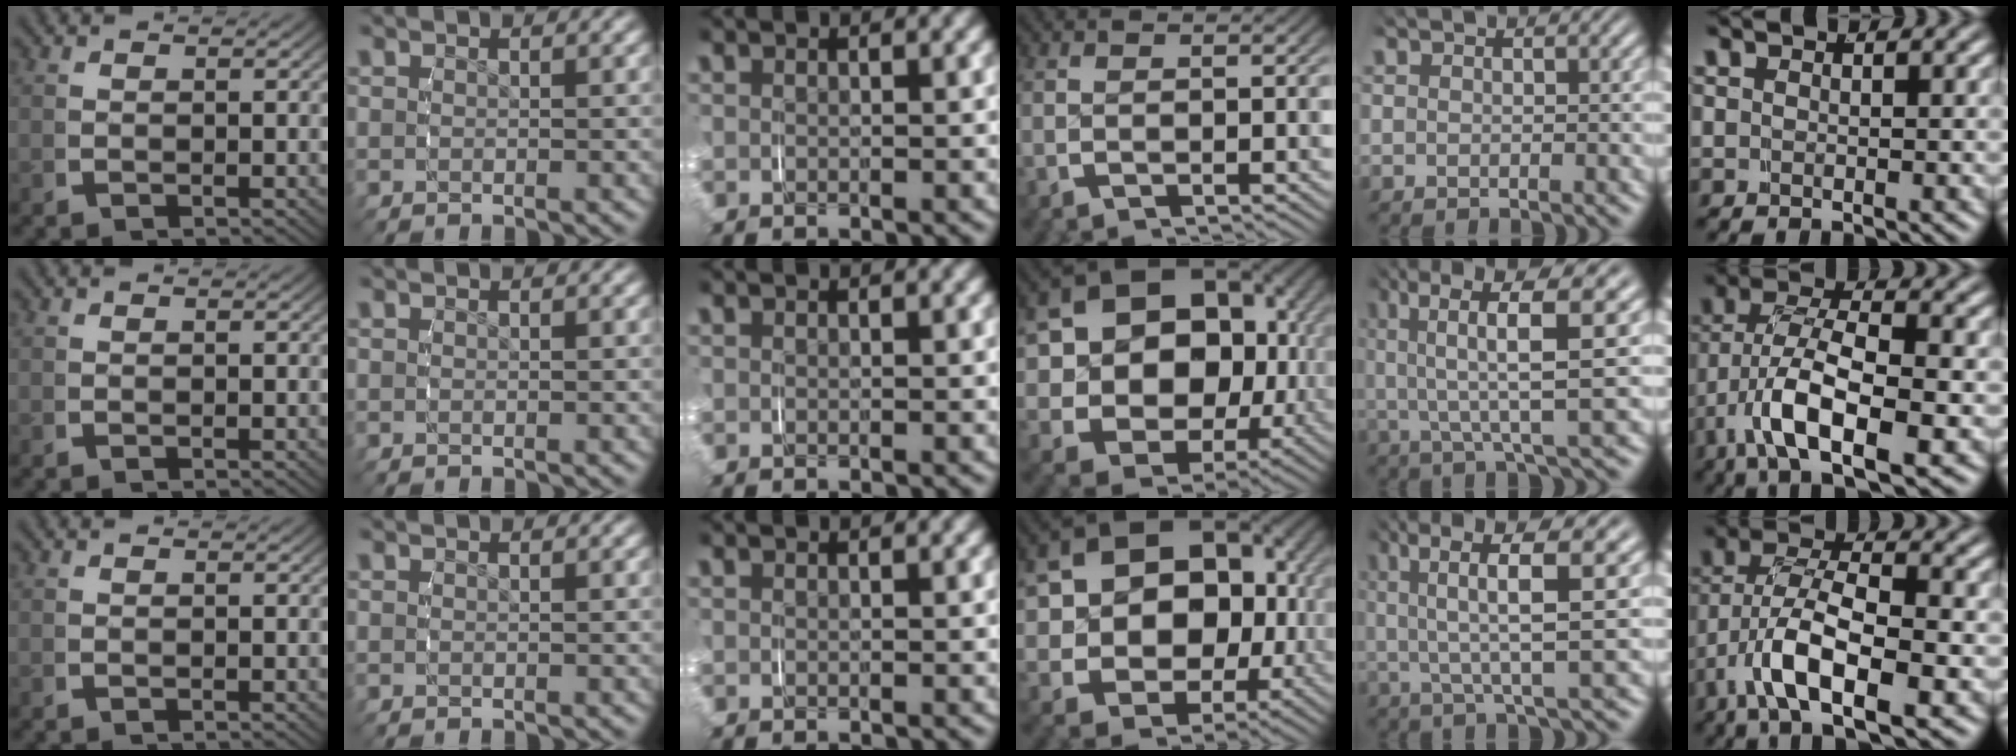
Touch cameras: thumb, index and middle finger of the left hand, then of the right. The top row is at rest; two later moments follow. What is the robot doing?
{"motion": "grasp_and_lifting", "object": "shirt"}